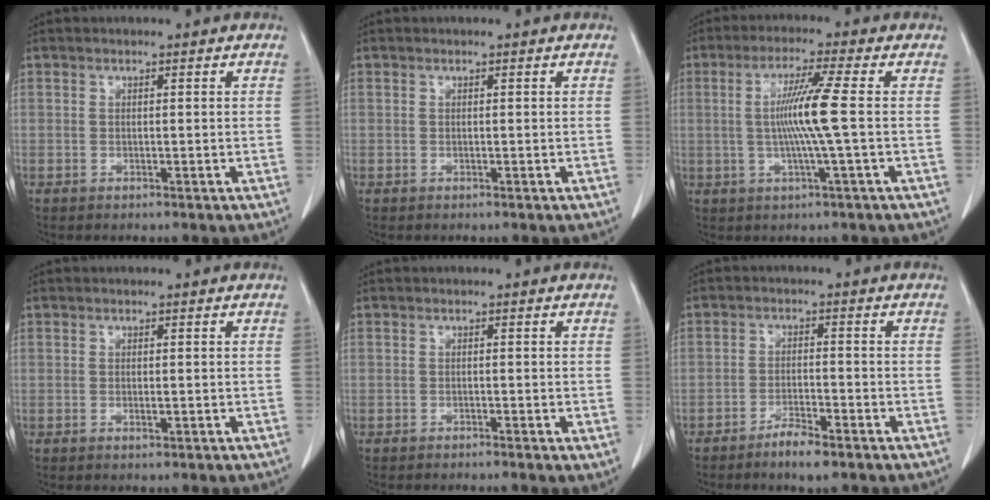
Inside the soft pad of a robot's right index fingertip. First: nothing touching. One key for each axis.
{"total": 0.0}
{"total": 7.7, "fx": 0.0, "fy": -1.6, "fz": 7.5, "tx": -0.146, "ty": 0.000, "tz": 0.001}
{"total": 0.7, "fx": -0.2, "fy": 0.2, "fz": 0.7, "tx": -0.012, "ty": -0.002, "tz": -0.002}
{"total": 1.3, "fx": -1.0, "fy": 0.0, "fz": 0.9, "tx": -0.013, "ty": -0.001, "tz": -0.016}
{"total": 4.4, "fx": -3.2, "fy": 0.6, "fz": 2.9, "tx": -0.054, "ty": -0.003, "tz": -0.055}